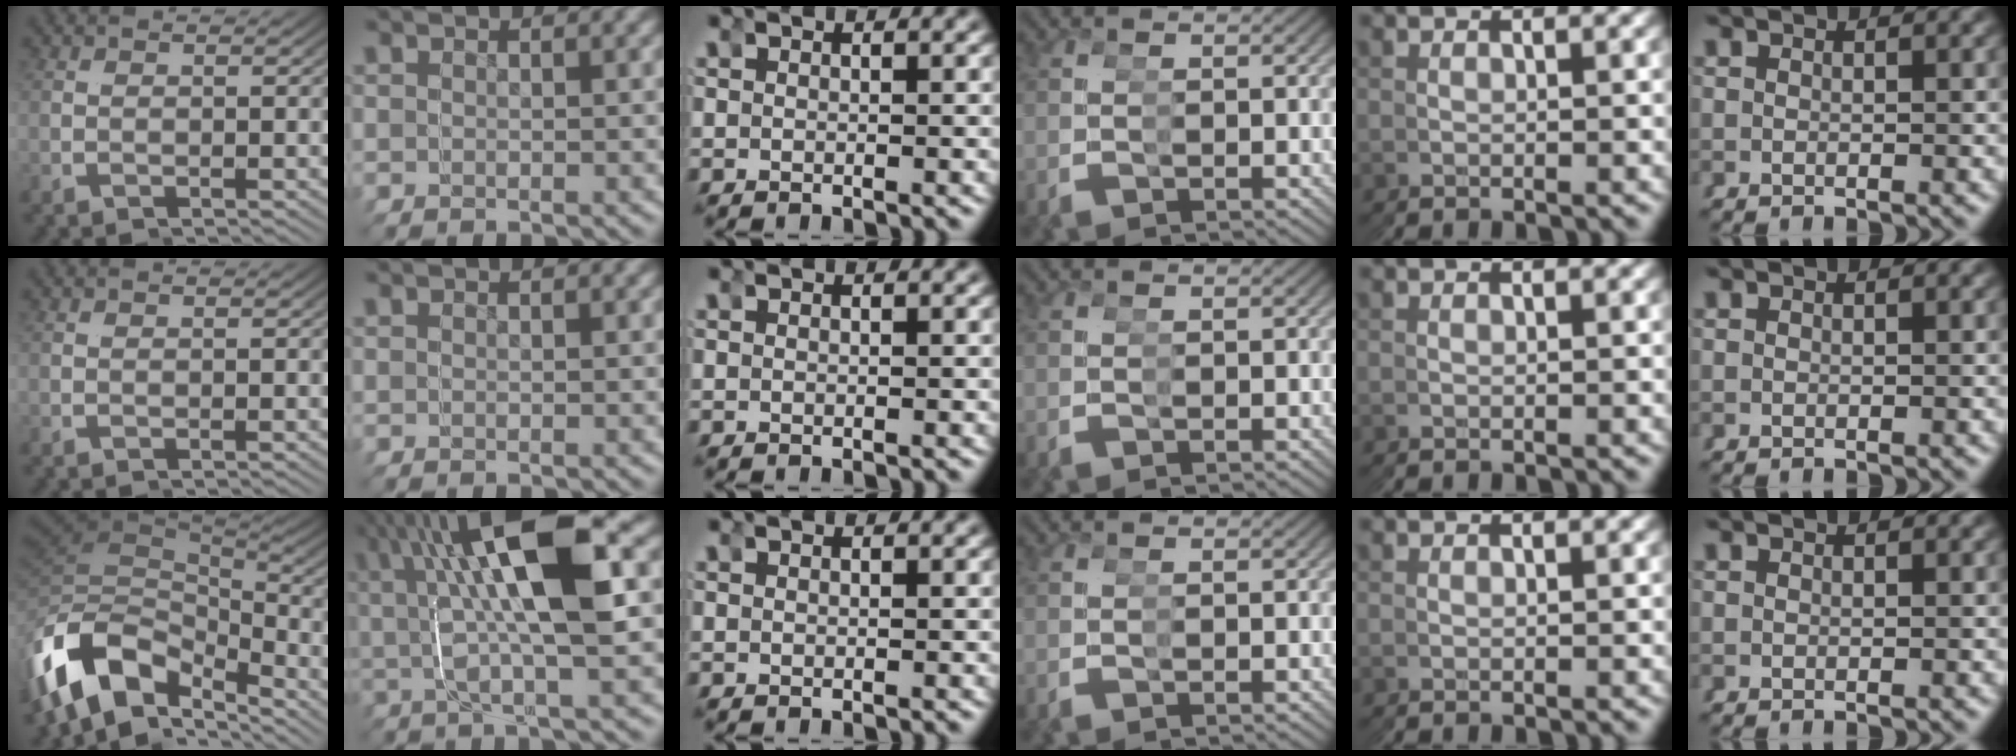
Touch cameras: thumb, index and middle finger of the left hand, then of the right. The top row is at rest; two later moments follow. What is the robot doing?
{"motion": "grasp_and_lifting", "object": "toy banana"}